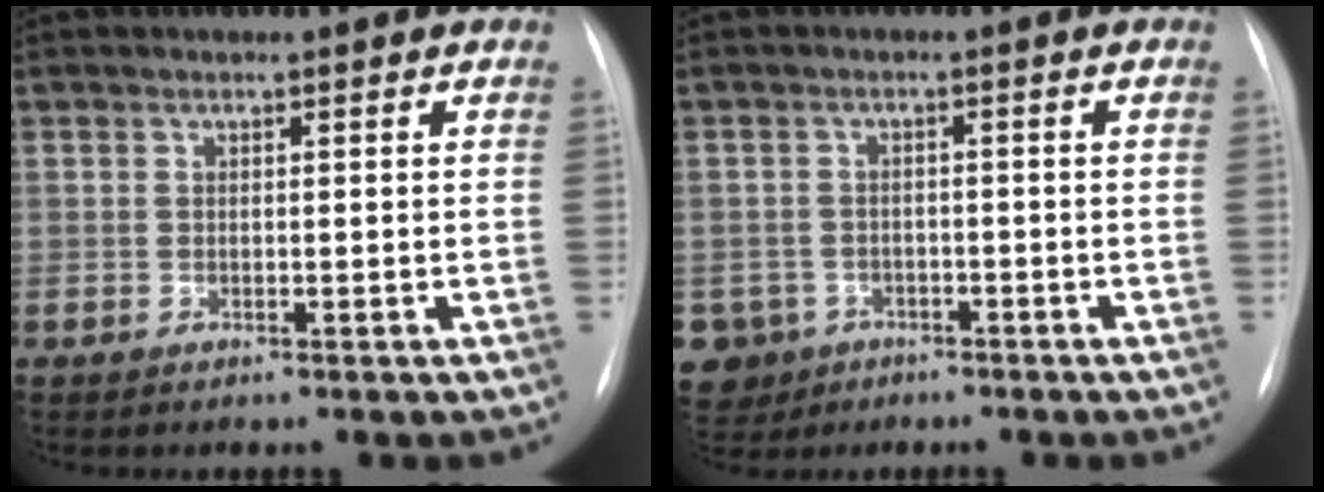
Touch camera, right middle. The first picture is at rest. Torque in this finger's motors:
{"motor_torque": [1.05, -1.09, 0.45, 0.08]}